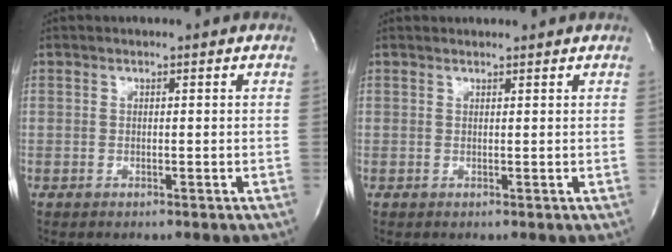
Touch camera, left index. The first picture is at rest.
{"total": 1.2, "force": [1.2, 0.0, 0.0], "torque": [-0.008, 0.009, 0.023]}